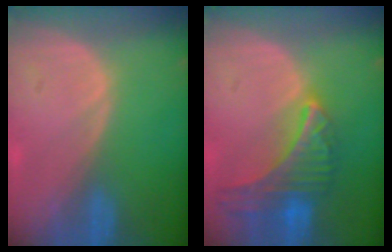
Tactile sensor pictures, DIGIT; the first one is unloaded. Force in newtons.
{"total": 9.1, "press": 8.0, "slide": 4.4}